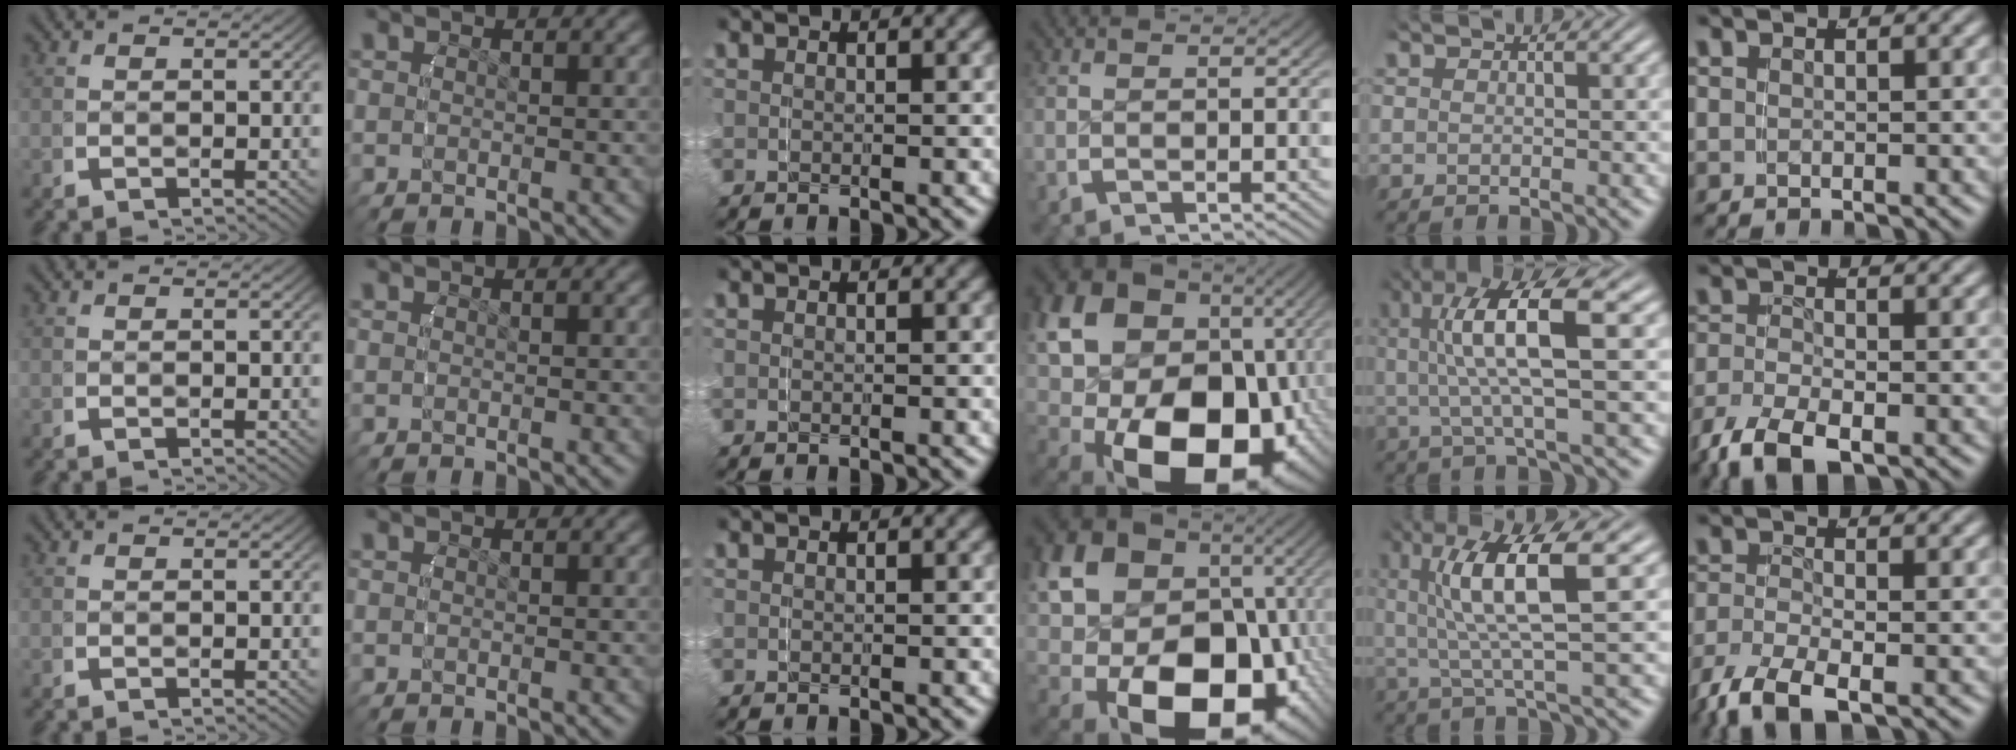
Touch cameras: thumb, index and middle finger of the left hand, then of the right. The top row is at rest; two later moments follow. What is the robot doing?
{"motion": "grasp_and_lifting", "object": "towel"}